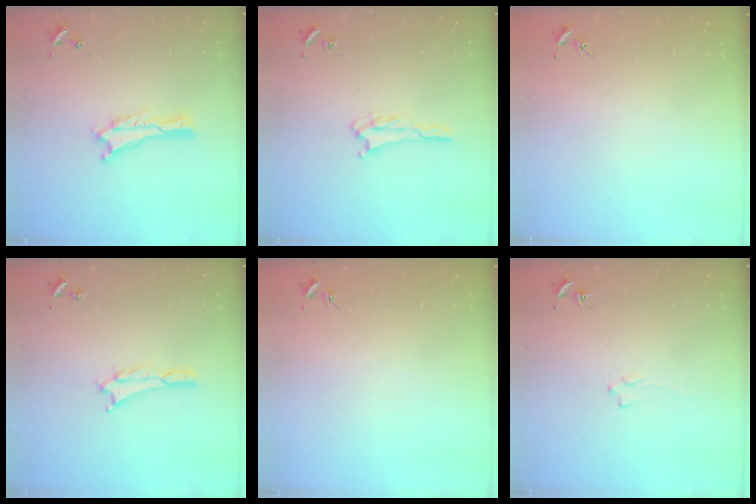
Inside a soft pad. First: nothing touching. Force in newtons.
{"total": 2.3, "press": 2.2, "slide": 0.4}
{"total": 0.0}
{"total": 0.7, "press": 0.7, "slide": 0.2}
{"total": 0.0}
{"total": 0.8, "press": 0.7, "slide": 0.2}